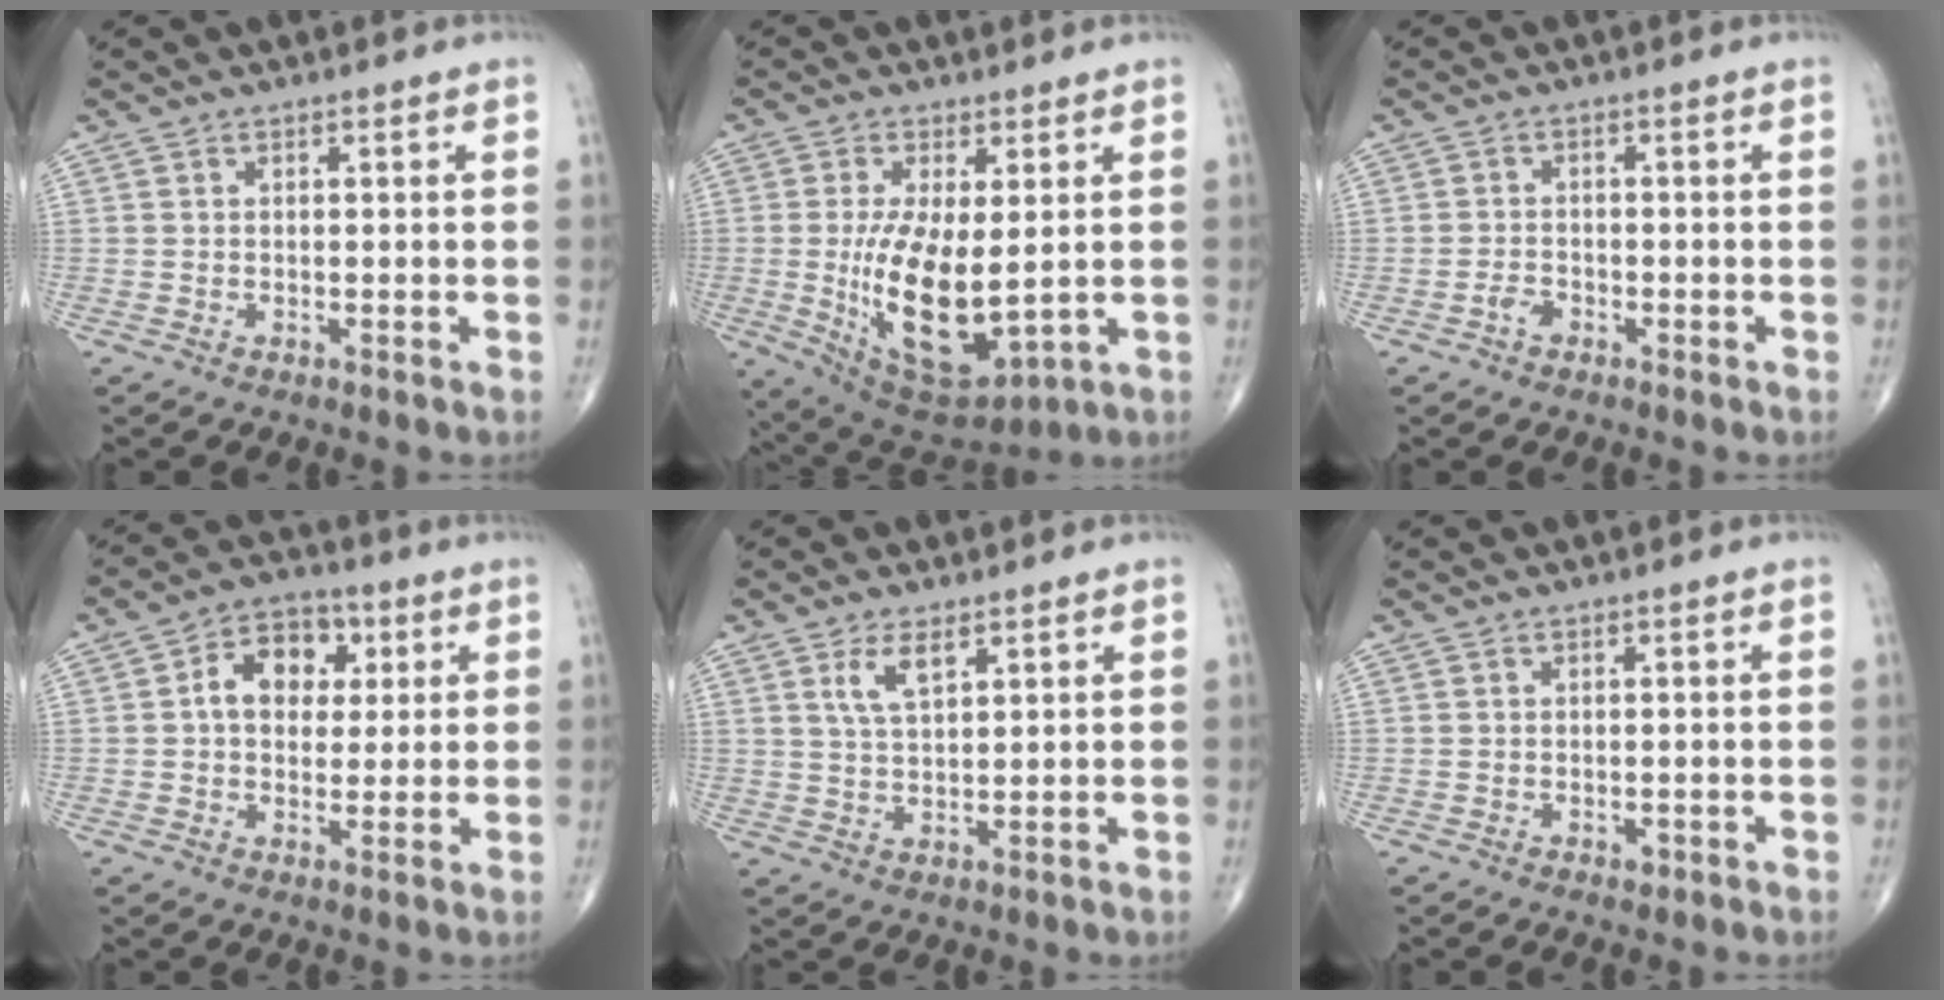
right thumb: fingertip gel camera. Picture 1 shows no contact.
{"total": 15.3, "force": [-0.7, 6.7, 13.8], "torque": [-0.237, -0.025, 0.011]}
{"total": 2.1, "force": [-1.3, 1.3, 0.9], "torque": [-0.013, 0.010, -0.025]}
{"total": 9.7, "force": [2.1, 7.1, 6.3], "torque": [-0.064, 0.010, 0.025]}
{"total": 4.8, "force": [2.5, 1.9, 3.6], "torque": [-0.067, -0.012, 0.052]}
{"total": 0.9, "force": [-0.4, 0.6, 0.5], "torque": [-0.006, 0.000, -0.006]}